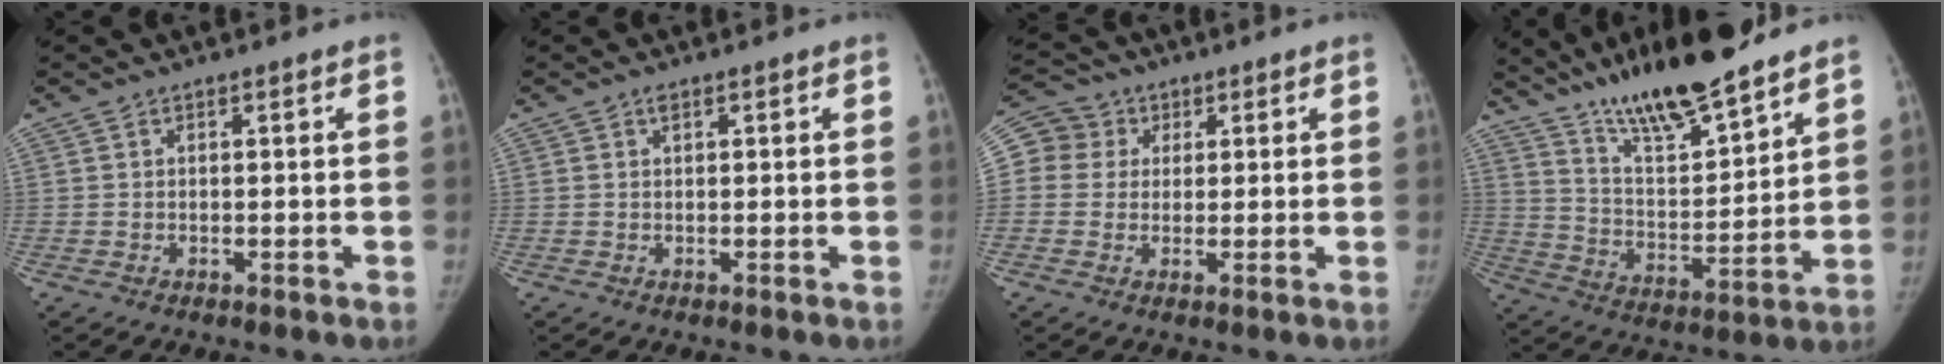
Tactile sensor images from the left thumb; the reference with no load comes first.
{"total": 0.9, "force": [0.5, 0.4, 0.6], "torque": [-0.009, 0.001, 0.007]}
{"total": 9.3, "force": [2.3, 8.8, 2.1], "torque": [-0.035, 0.022, 0.042]}
{"total": 19.3, "force": [15.4, 3.6, 11.1], "torque": [-0.162, -0.078, 0.272]}